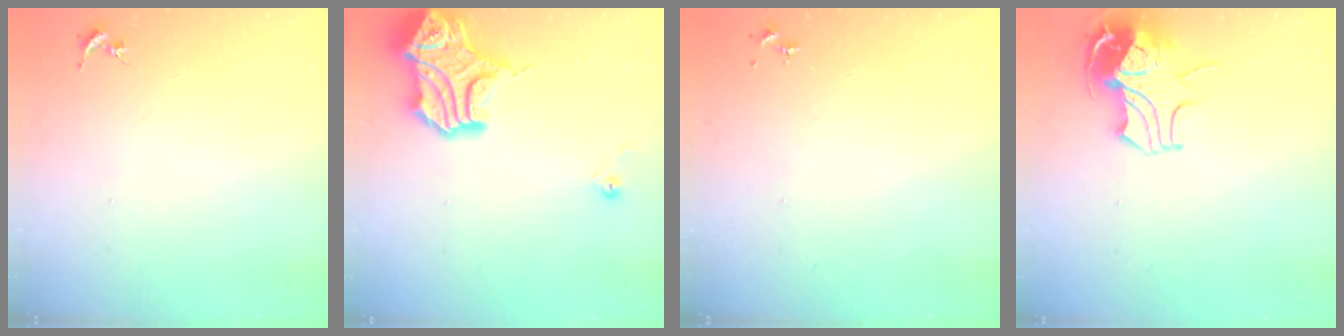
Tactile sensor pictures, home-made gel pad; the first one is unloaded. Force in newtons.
{"total": 16.5, "press": 16.4, "slide": 2.1}
{"total": 0.0}
{"total": 13.3, "press": 13.2, "slide": 1.7}